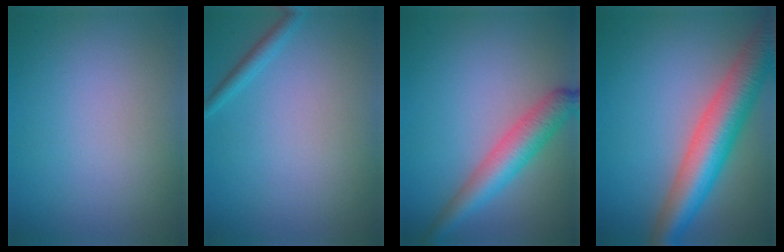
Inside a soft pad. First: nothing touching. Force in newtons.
{"total": 1.3, "press": 1.3, "slide": 0.1}
{"total": 4.4, "press": 4.4, "slide": 0.1}
{"total": 7.9, "press": 7.9, "slide": 0.4}